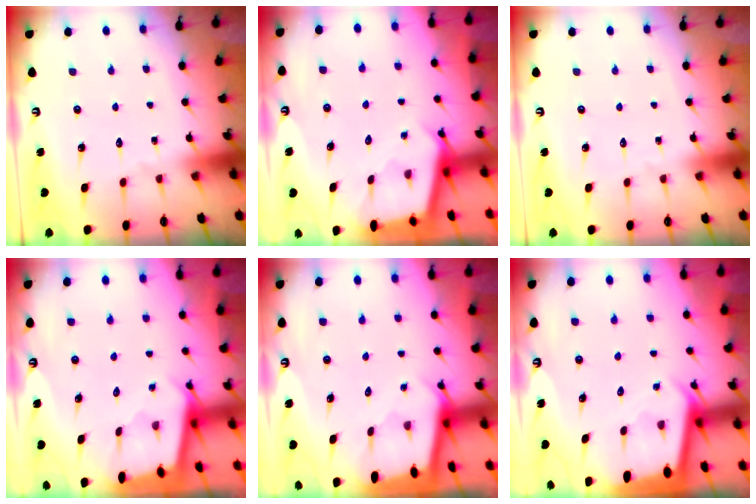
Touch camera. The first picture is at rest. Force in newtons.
{"total": 2.5, "press": 2.5, "slide": 0.1}
{"total": 0.0}
{"total": 1.8, "press": 1.8, "slide": 0.2}
{"total": 2.1, "press": 2.1, "slide": 0.2}
{"total": 2.2, "press": 2.2, "slide": 0.1}